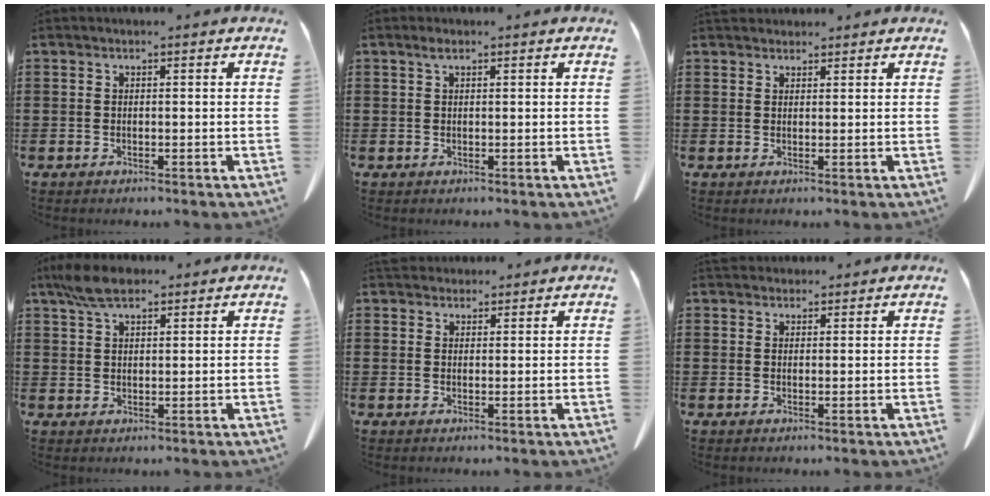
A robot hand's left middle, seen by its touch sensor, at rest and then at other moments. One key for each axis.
{"total": 1.0, "fx": 0.5, "fy": 0.4, "fz": 0.8, "tx": -0.019, "ty": 0.002, "tz": 0.010}
{"total": 1.8, "fx": 1.8, "fy": 0.5, "fz": 0.0, "tx": -0.007, "ty": -0.002, "tz": 0.037}
{"total": 5.6, "fx": 4.0, "fy": 2.0, "fz": 3.4, "tx": -0.078, "ty": 0.002, "tz": 0.076}
{"total": 2.6, "fx": 2.4, "fy": 0.8, "fz": 0.2, "tx": -0.012, "ty": -0.002, "tz": 0.048}
{"total": 2.2, "fx": 2.1, "fy": 0.7, "fz": 0.1, "tx": -0.007, "ty": -0.002, "tz": 0.042}